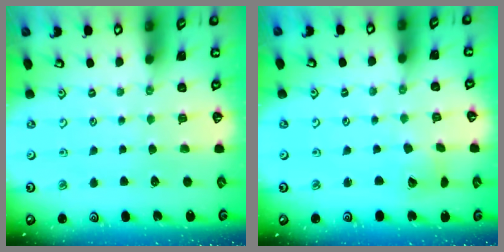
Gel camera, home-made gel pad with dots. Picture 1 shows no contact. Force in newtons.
{"total": 4.0, "press": 4.0, "slide": 0.5}